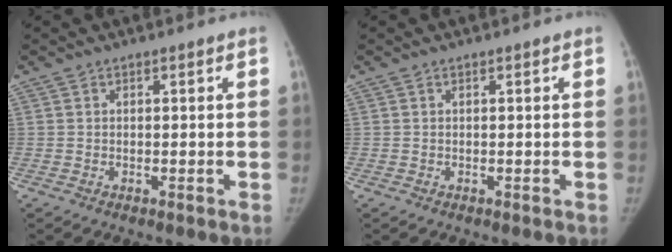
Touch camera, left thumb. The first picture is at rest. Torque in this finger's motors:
{"motor_torque": [0.00, 0.00, 0.48, -0.43, 0.00]}